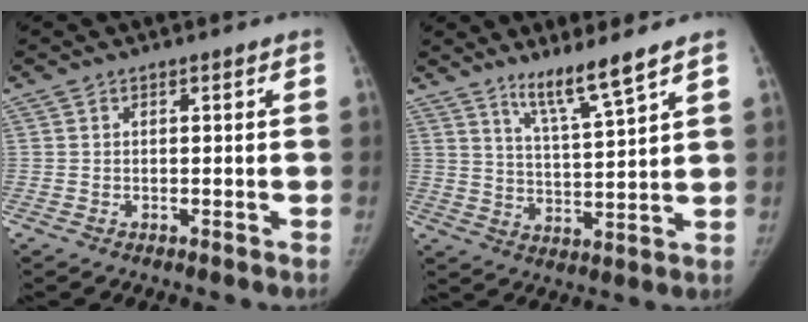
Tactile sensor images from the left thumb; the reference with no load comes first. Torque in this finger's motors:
{"motor_torque": [0.04, -0.42, 0.67, -0.28, 0.01]}